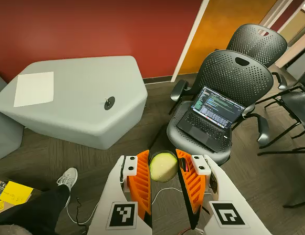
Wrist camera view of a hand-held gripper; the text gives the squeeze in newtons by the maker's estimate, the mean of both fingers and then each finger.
{"total": 10.8, "left": 11.7, "right": 9.8}